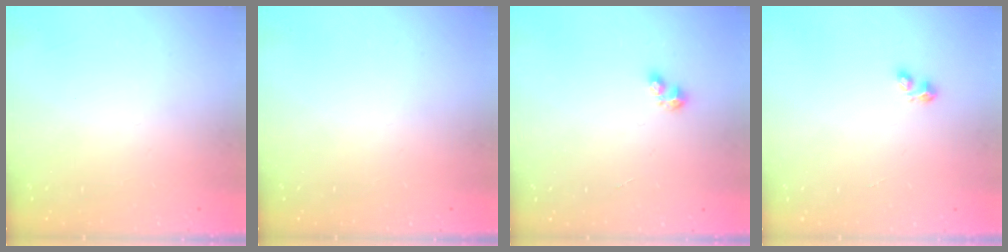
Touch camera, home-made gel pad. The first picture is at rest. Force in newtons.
{"total": 0.0}
{"total": 3.0, "press": 3.0, "slide": 0.4}
{"total": 2.9, "press": 2.8, "slide": 0.6}